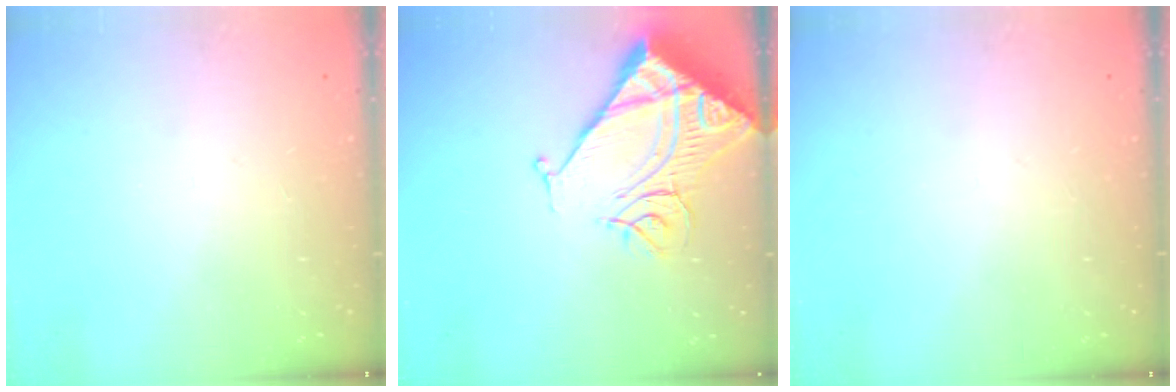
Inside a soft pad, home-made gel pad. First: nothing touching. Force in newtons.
{"total": 16.6, "press": 16.5, "slide": 1.7}
{"total": 0.0}